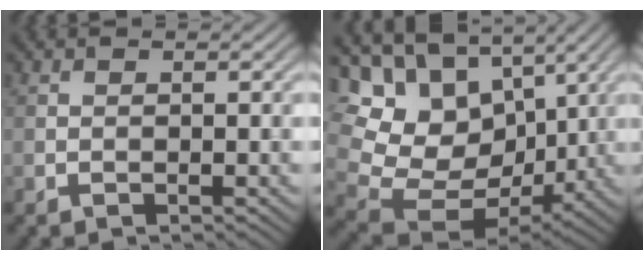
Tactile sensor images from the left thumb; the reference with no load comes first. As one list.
[{"total": 18.2, "force": [6.0, 13.1, 11.1], "torque": [-0.263, 0.012, 0.134]}]